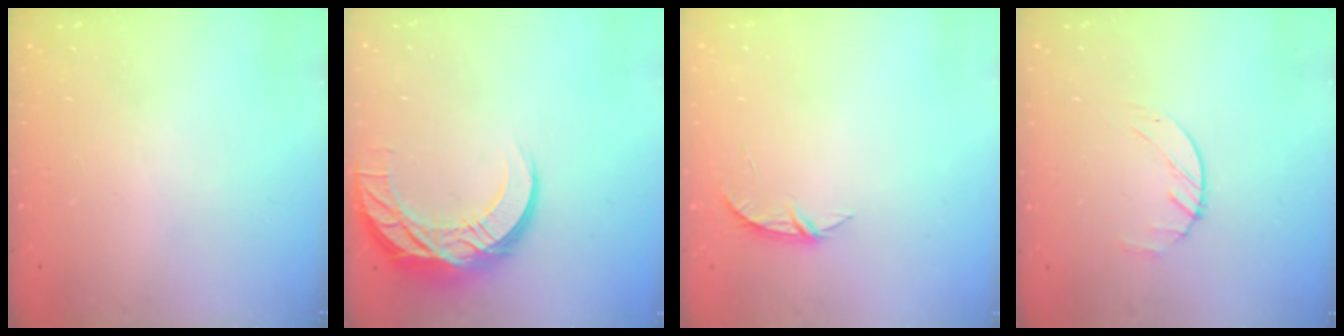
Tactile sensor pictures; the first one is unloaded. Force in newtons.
{"total": 13.7, "press": 13.7, "slide": 0.9}
{"total": 4.2, "press": 4.2, "slide": 0.5}
{"total": 1.9, "press": 1.9, "slide": 0.3}